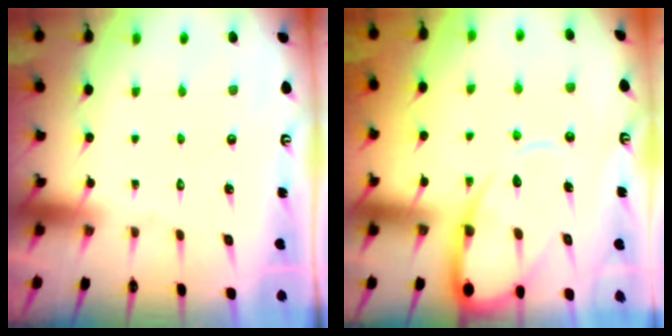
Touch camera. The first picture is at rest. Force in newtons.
{"total": 12.2, "press": 12.1, "slide": 1.2}